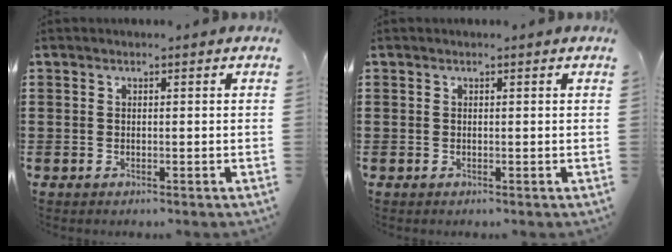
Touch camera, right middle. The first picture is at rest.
{"total": 0.0}